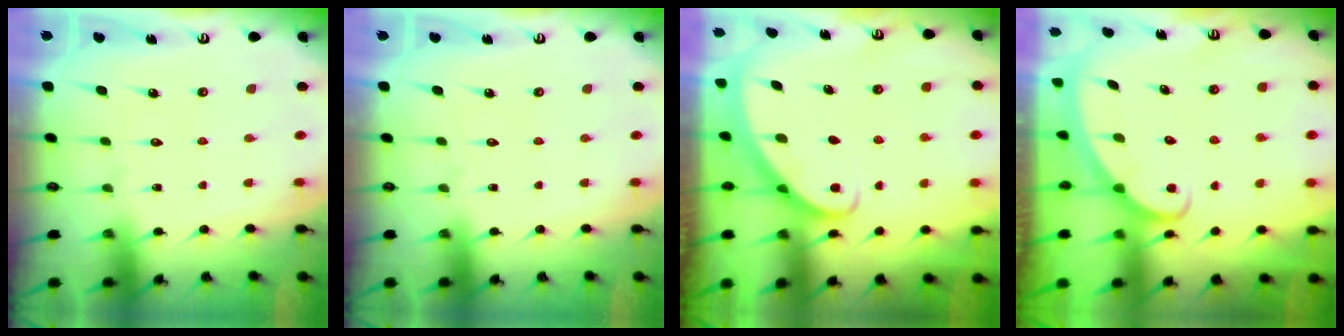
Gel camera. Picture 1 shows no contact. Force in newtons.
{"total": 0.0}
{"total": 2.9, "press": 2.9, "slide": 0.2}
{"total": 2.4, "press": 2.3, "slide": 0.3}